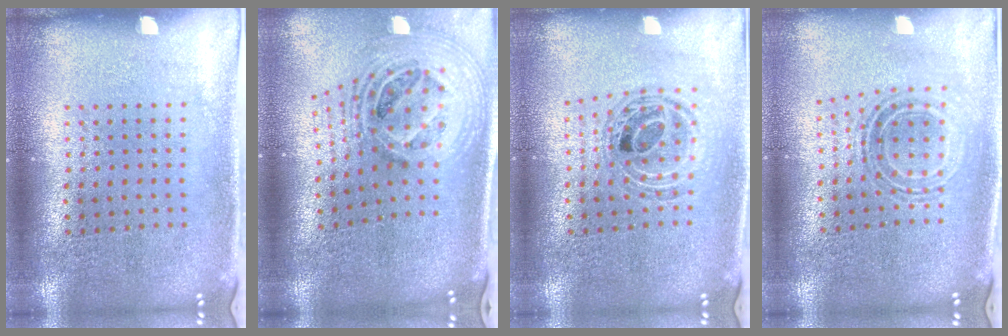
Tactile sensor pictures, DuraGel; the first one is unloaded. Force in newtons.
{"total": 2.5, "press": 1.8, "slide": 1.8}
{"total": 0.9, "press": 0.9, "slide": 0.2}
{"total": 0.7, "press": 0.7, "slide": 0.2}